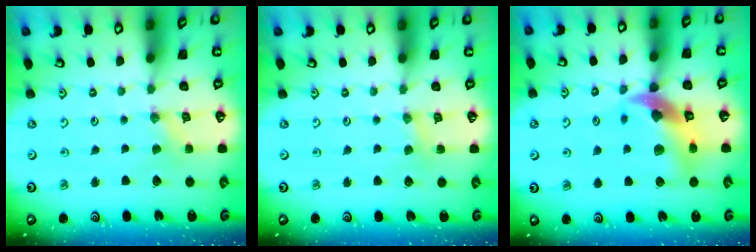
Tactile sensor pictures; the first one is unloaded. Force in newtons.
{"total": 2.3, "press": 2.3, "slide": 0.3}
{"total": 13.1, "press": 13.0, "slide": 1.7}